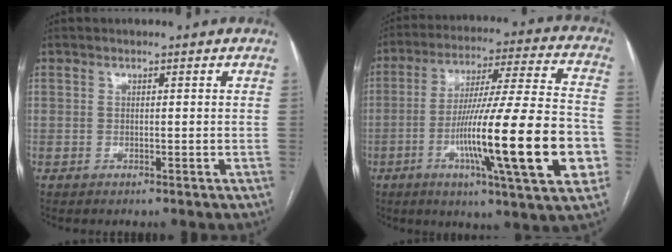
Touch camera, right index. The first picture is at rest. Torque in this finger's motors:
{"motor_torque": [2.14, 0.00, 1.06, 0.21]}